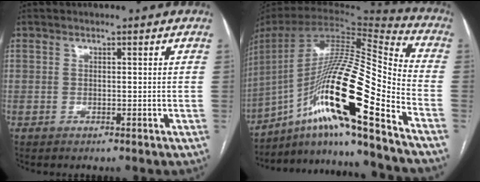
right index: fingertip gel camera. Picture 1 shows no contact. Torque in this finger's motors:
{"motor_torque": [2.14, 0.00, 0.88, 0.21]}